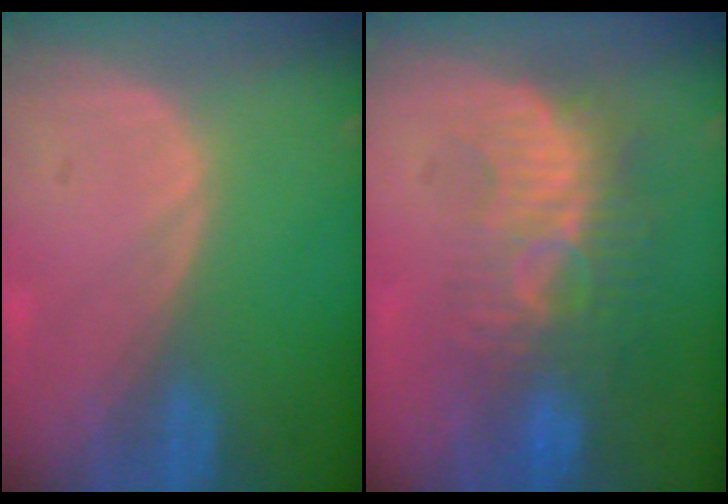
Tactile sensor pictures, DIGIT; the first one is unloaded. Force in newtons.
{"total": 9.3, "press": 8.6, "slide": 3.7}